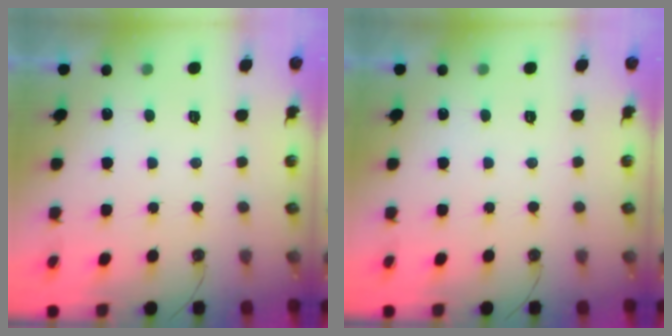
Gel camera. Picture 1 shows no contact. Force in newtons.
{"total": 0.0}